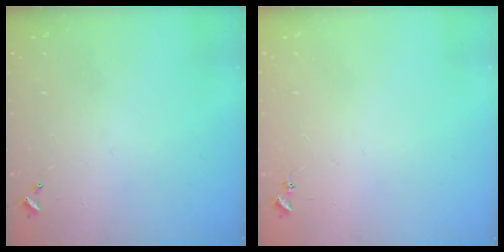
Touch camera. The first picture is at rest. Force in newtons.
{"total": 5.4, "press": 5.4, "slide": 0.6}